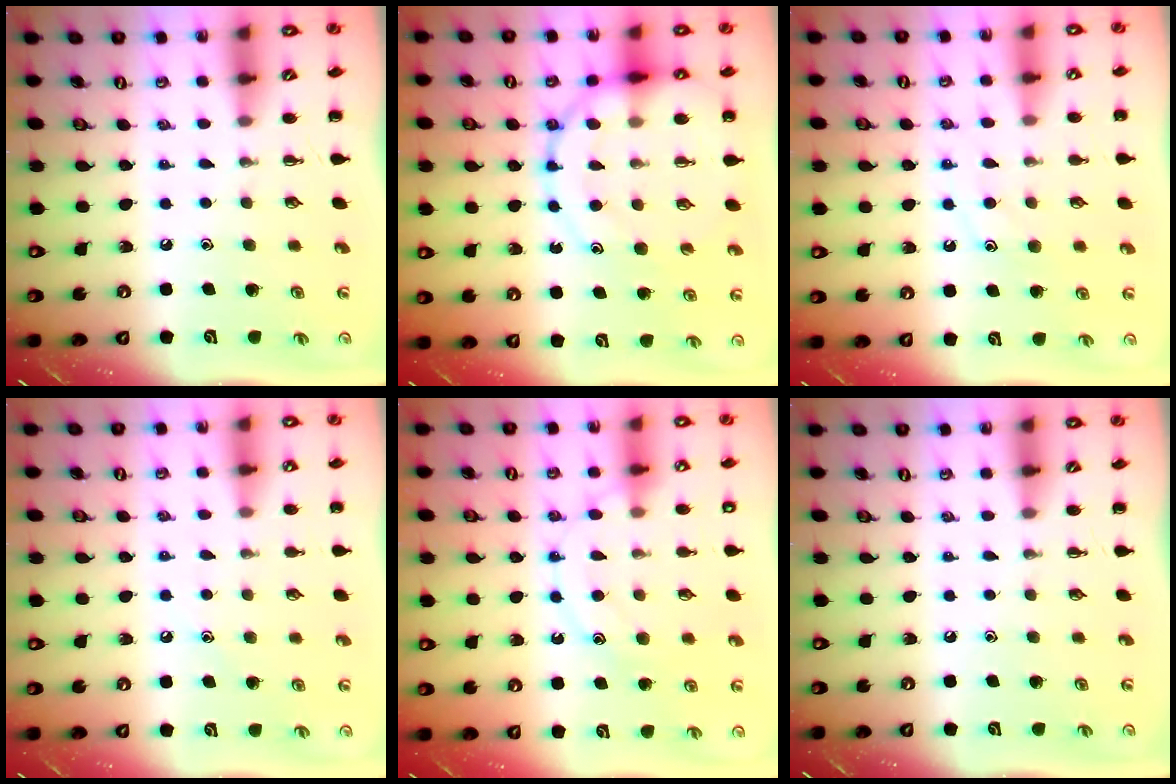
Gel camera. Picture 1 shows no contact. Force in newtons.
{"total": 17.9, "press": 17.8, "slide": 2.2}
{"total": 10.0, "press": 9.9, "slide": 1.1}
{"total": 8.0, "press": 7.9, "slide": 1.6}
{"total": 12.8, "press": 12.8, "slide": 0.7}
{"total": 0.0}